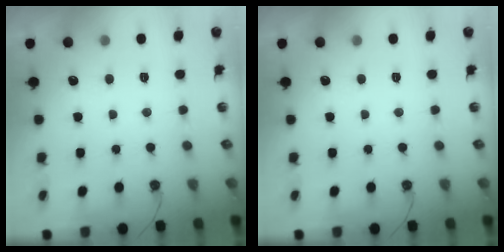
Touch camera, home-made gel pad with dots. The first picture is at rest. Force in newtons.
{"total": 0.0}